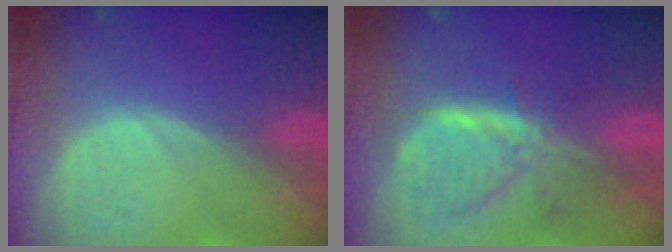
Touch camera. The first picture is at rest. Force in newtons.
{"total": 7.8, "press": 7.0, "slide": 3.4}